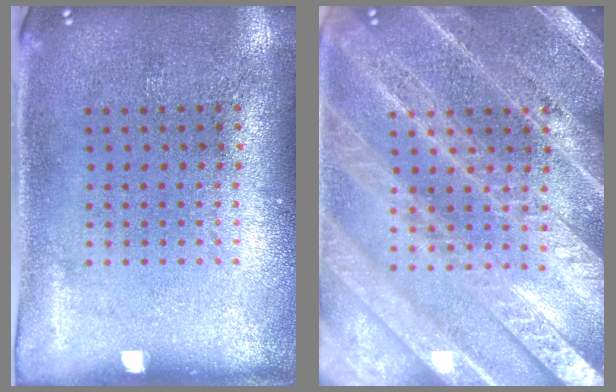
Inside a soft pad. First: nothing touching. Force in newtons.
{"total": 6.0, "press": 5.9, "slide": 0.8}